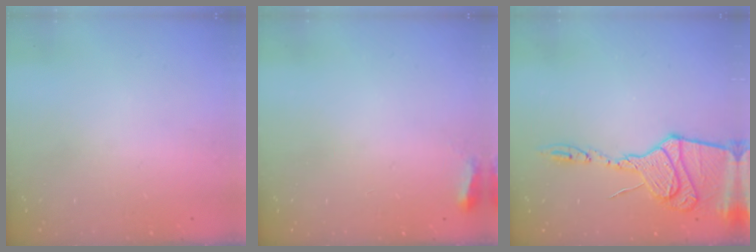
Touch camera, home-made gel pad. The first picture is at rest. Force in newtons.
{"total": 5.0, "press": 4.9, "slide": 1.0}
{"total": 15.2, "press": 15.2, "slide": 1.4}